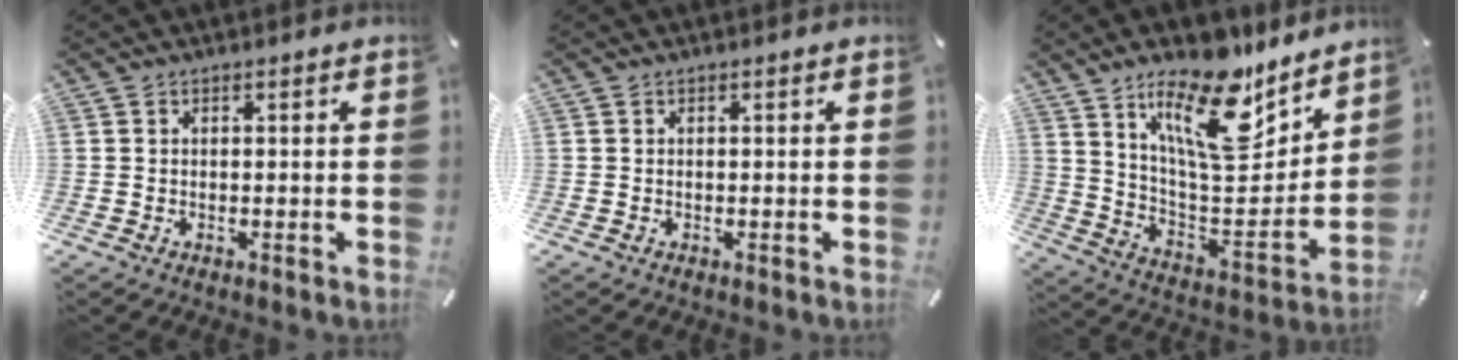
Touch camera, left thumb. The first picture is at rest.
{"total": 0.0}
{"total": 21.2, "force": [13.9, 8.7, 13.5], "torque": [-0.215, -0.092, 0.236]}